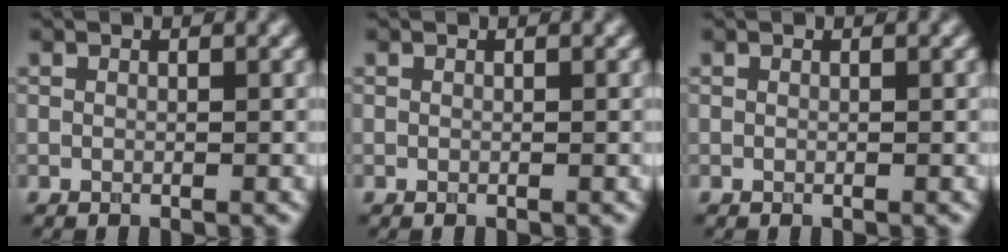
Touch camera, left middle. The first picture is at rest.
{"total": 0.0}
{"total": 0.0}